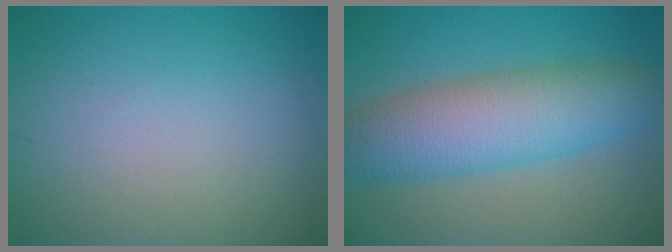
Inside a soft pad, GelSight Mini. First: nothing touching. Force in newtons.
{"total": 8.0, "press": 8.0, "slide": 0.4}